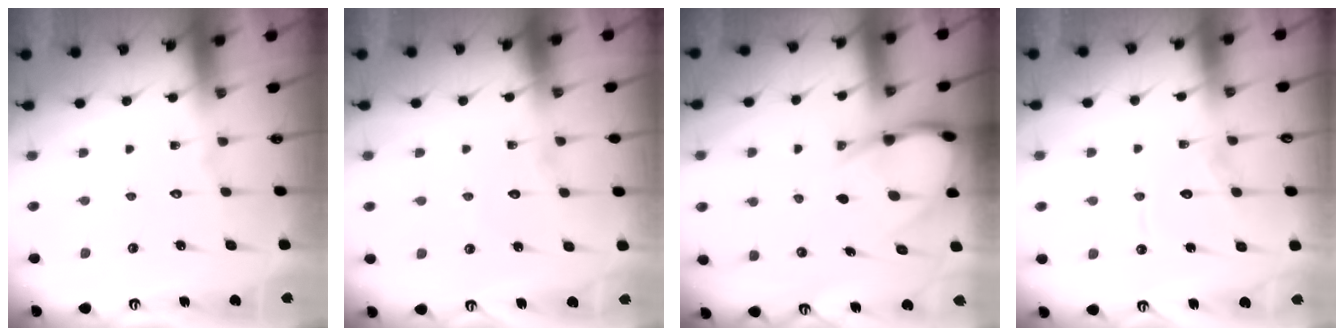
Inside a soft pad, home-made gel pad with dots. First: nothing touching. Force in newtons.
{"total": 2.3, "press": 2.3, "slide": 0.2}
{"total": 8.5, "press": 8.4, "slide": 1.0}
{"total": 7.9, "press": 7.8, "slide": 0.6}